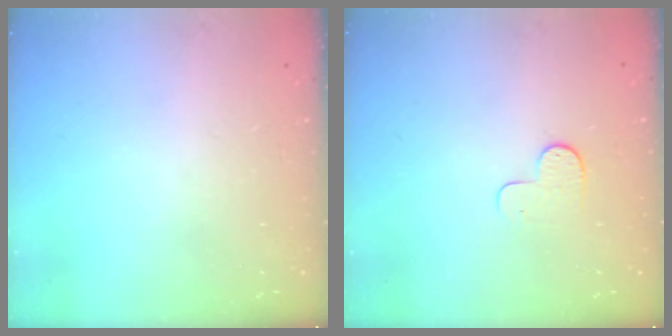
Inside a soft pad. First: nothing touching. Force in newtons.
{"total": 4.6, "press": 4.6, "slide": 0.4}